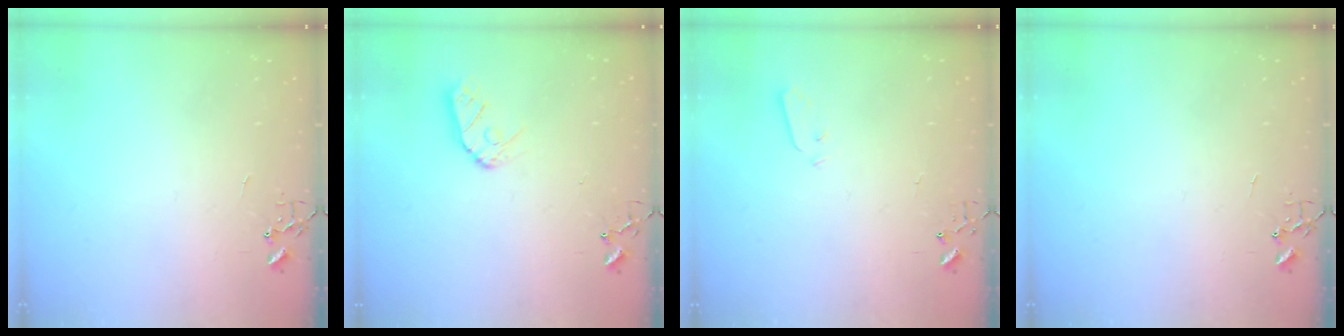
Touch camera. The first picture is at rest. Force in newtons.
{"total": 9.0, "press": 8.9, "slide": 0.8}
{"total": 3.0, "press": 3.0, "slide": 0.3}
{"total": 0.0}